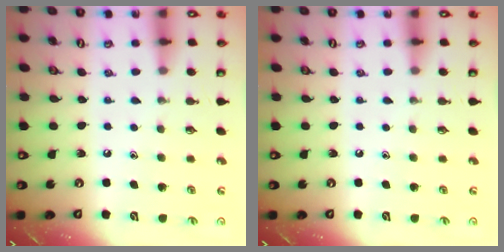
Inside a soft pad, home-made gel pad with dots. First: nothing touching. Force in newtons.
{"total": 0.0}